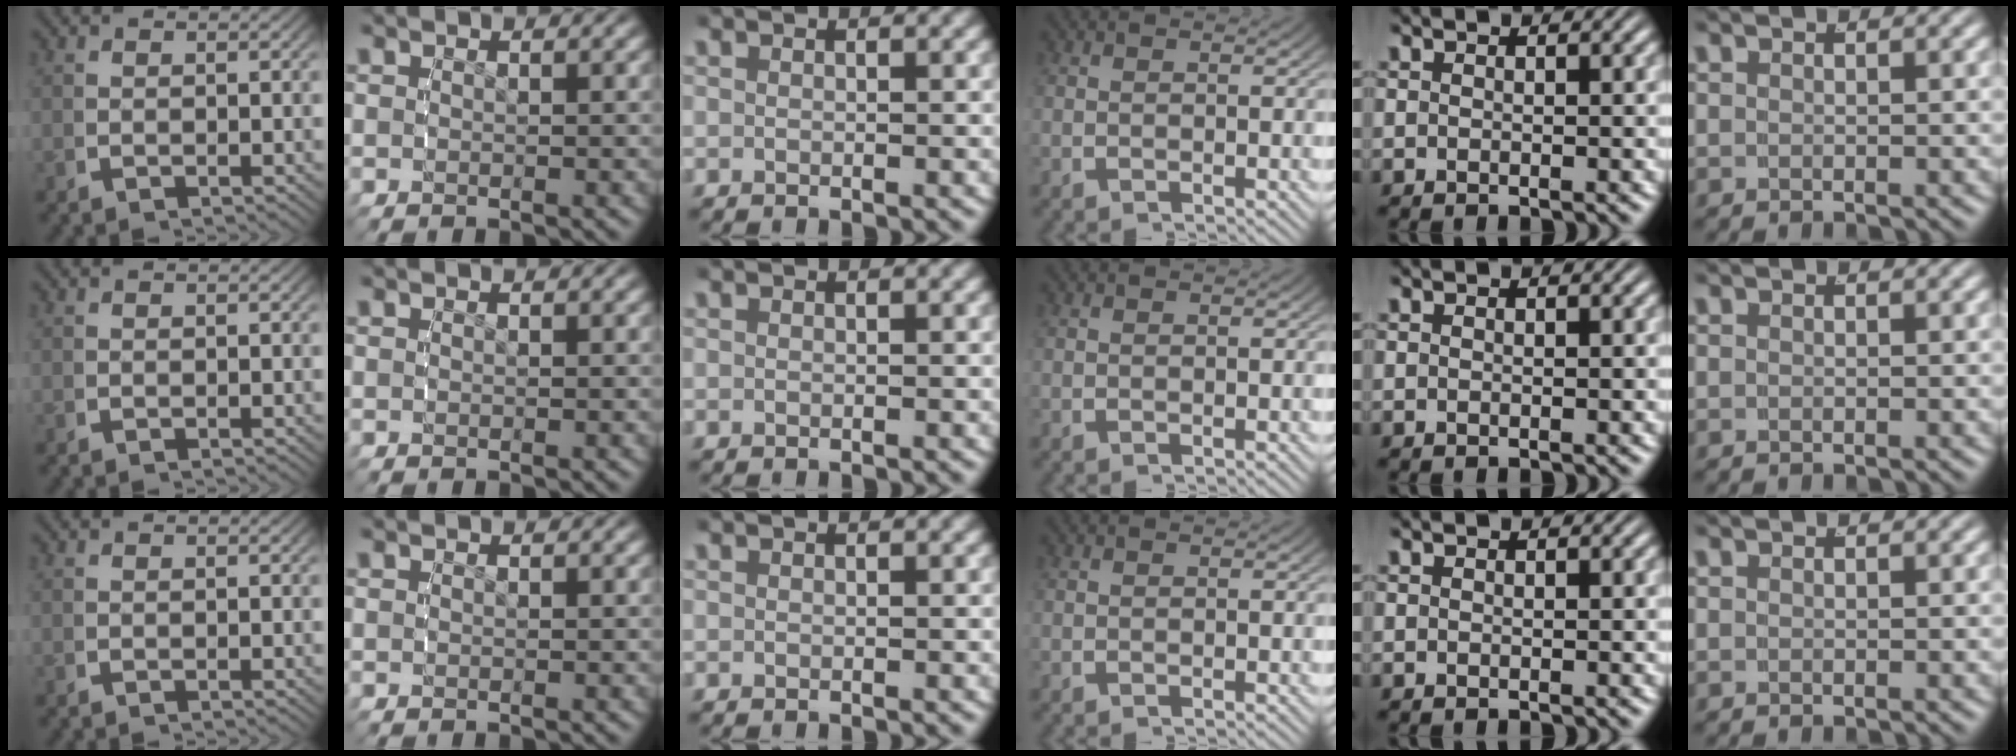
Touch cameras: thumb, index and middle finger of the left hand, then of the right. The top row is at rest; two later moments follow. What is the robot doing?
{"motion": "reach", "object": "glasses case"}